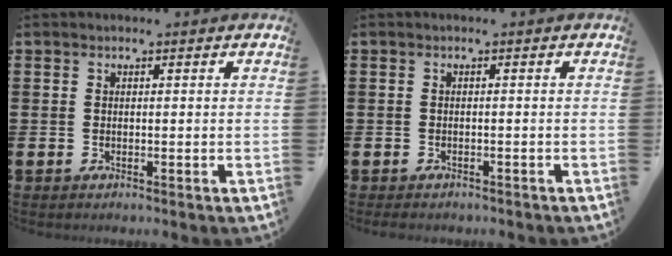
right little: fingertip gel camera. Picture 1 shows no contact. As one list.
[{"total": 0.6, "force": [-0.6, 0.1, 0.1], "torque": [-0.004, -0.002, -0.013]}]